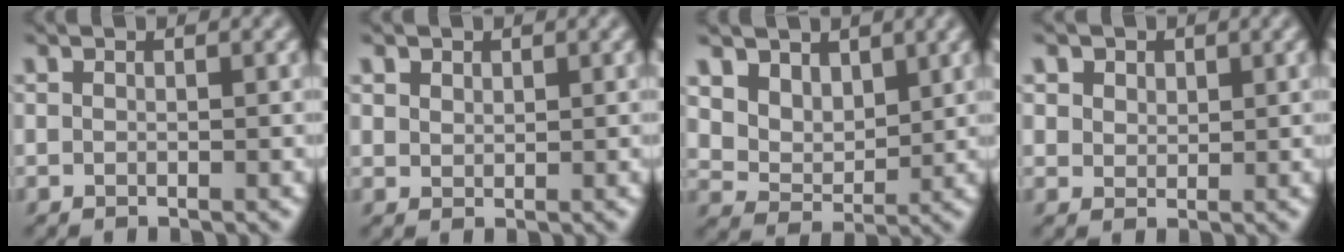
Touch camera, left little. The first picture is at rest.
{"total": 1.5, "force": [1.0, 1.0, 0.5], "torque": [-0.019, -0.004, 0.027]}
{"total": 4.9, "force": [2.9, 3.3, 2.1], "torque": [-0.069, -0.025, 0.072]}
{"total": 3.7, "force": [2.1, 2.6, 1.6], "torque": [-0.052, 0.000, 0.036]}